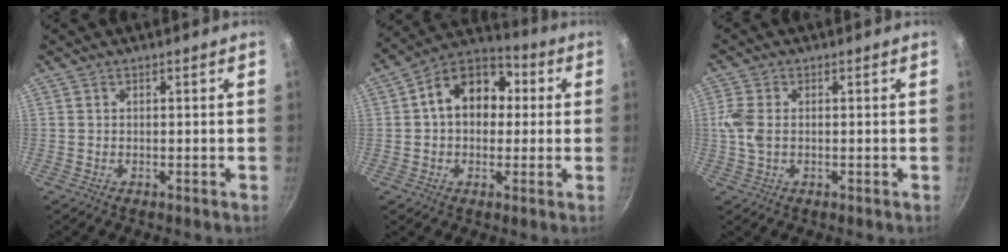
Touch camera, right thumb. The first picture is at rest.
{"total": 13.8, "force": [1.8, 10.2, 9.1], "torque": [-0.101, 0.033, 0.006]}
{"total": 4.8, "force": [0.1, 3.0, 3.7], "torque": [-0.086, 0.005, -0.002]}